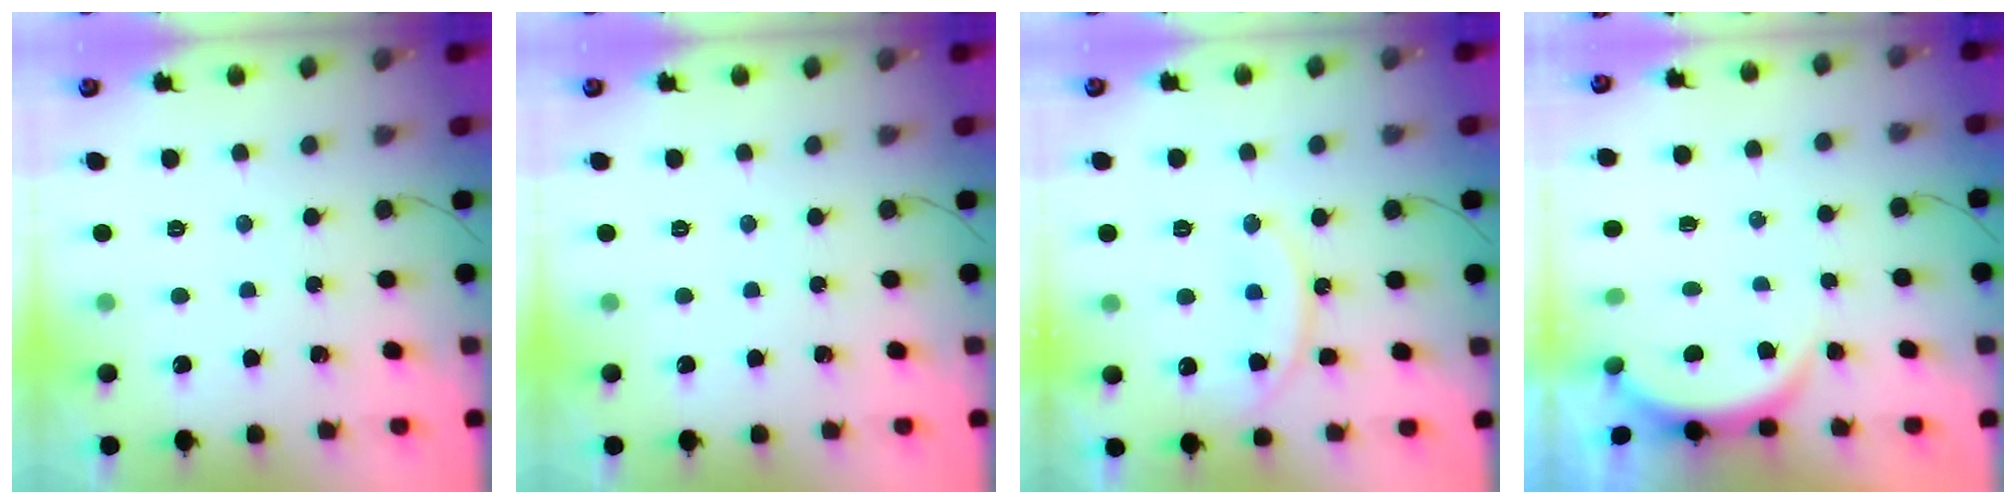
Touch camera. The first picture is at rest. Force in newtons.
{"total": 0.0}
{"total": 13.1, "press": 13.1, "slide": 1.1}
{"total": 2.9, "press": 2.8, "slide": 0.6}